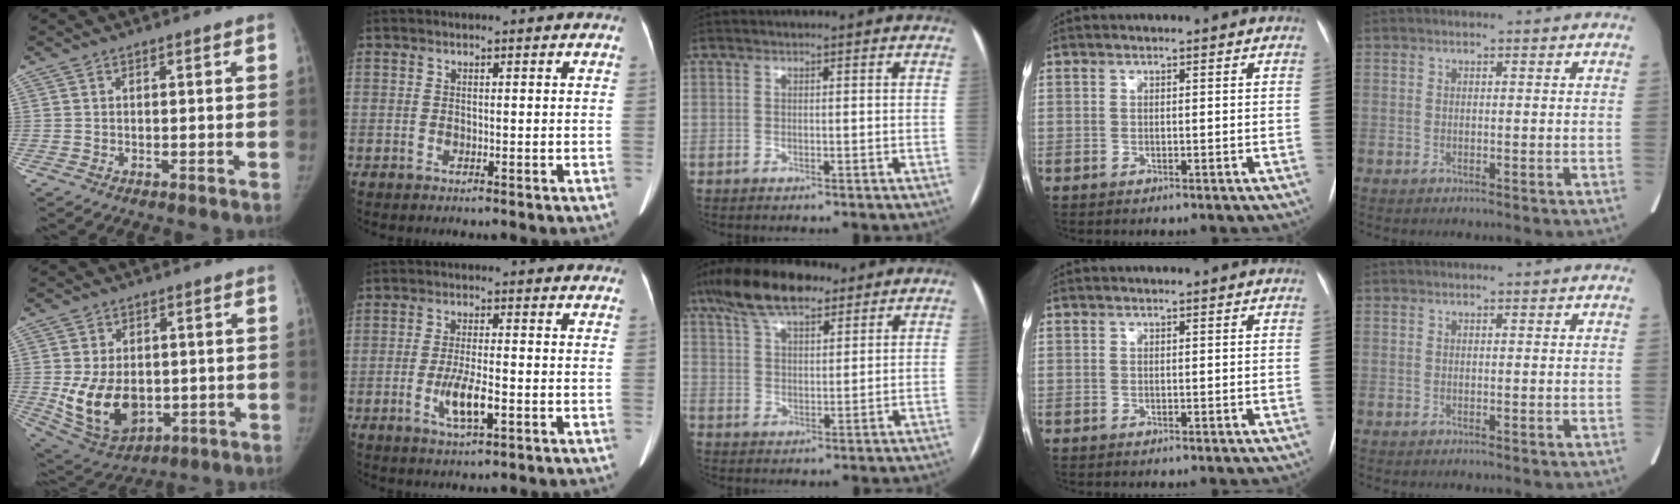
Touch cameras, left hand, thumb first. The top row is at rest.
{"thumb": {"total": 13.8, "force": [-1.5, 9.7, 9.8], "torque": [-0.145, -0.007, 0.003]}, "index": {"total": 5.3, "force": [-1.6, 0.9, 4.9], "torque": [-0.100, -0.007, -0.027]}, "middle": {"total": 11.8, "force": [8.5, 4.1, 7.1], "torque": [-0.142, 0.030, 0.152]}}